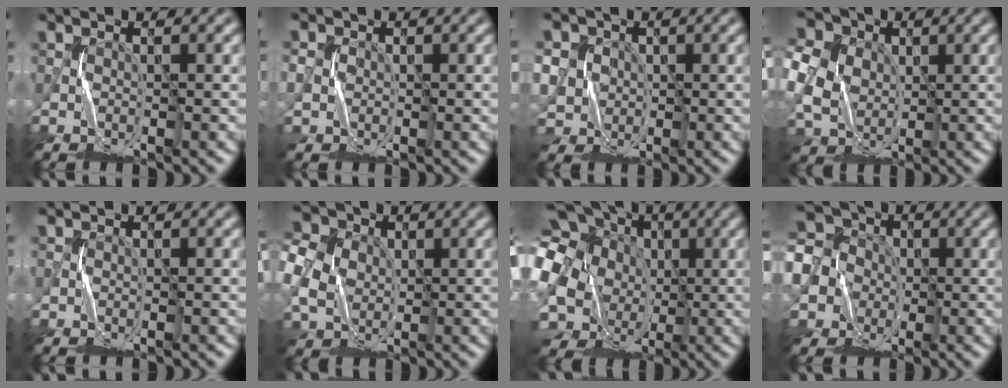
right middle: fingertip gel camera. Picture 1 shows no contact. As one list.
[{"total": 1.1, "force": [-0.3, 1.0, -0.3], "torque": [0.003, -0.005, -0.008]}, {"total": 5.4, "force": [0.7, 5.2, 1.1], "torque": [-0.041, 0.025, 0.000]}, {"total": 9.9, "force": [1.7, 8.3, 5.1], "torque": [-0.131, 0.028, 0.009]}, {"total": 0.0}, {"total": 7.2, "force": [0.4, 6.2, 3.6], "torque": [-0.107, 0.025, -0.007]}, {"total": 18.7, "force": [-0.4, 16.4, 9.1], "torque": [-0.223, 0.022, -0.033]}, {"total": 10.5, "force": [-0.1, 9.7, 3.9], "torque": [-0.135, 0.036, -0.034]}]